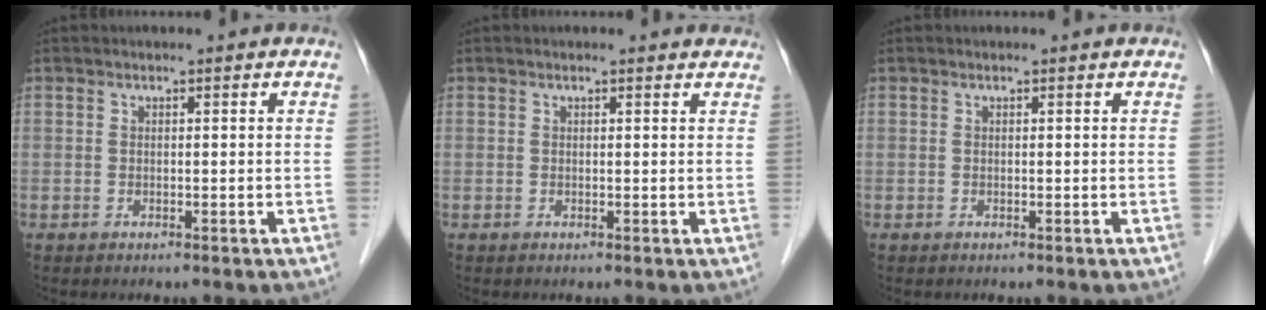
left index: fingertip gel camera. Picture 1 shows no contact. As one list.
[{"total": 2.6, "force": [2.4, 0.6, 0.7], "torque": [-0.013, 0.008, 0.017]}, {"total": 0.0}]